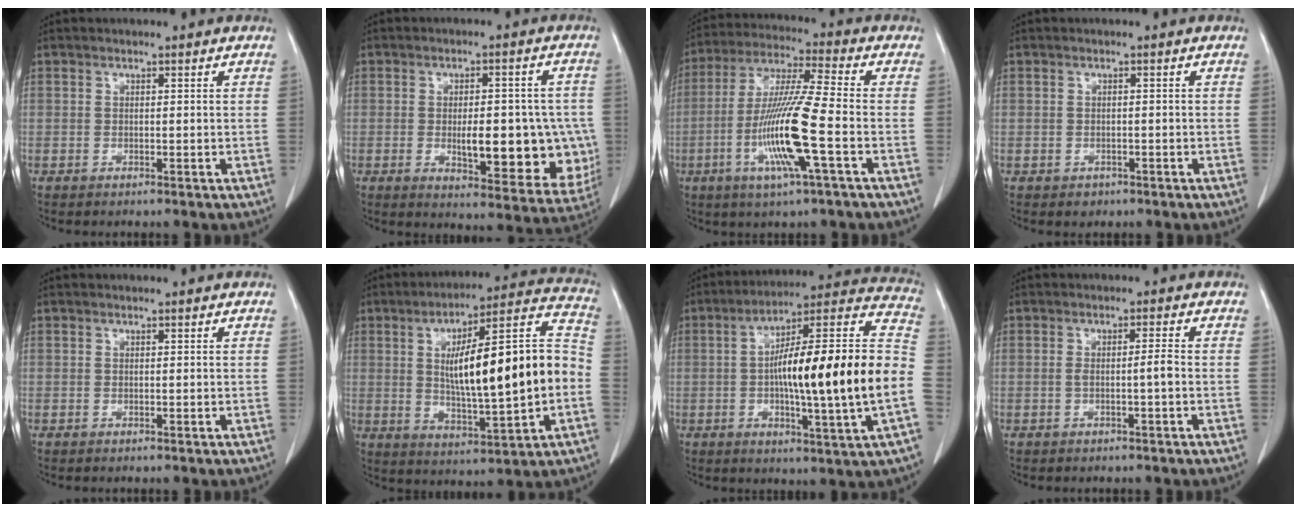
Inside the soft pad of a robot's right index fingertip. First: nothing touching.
{"total": 14.9, "force": [-2.1, 5.9, 13.5], "torque": [-0.145, 0.009, -0.004]}
{"total": 13.7, "force": [-4.0, -0.2, 13.1], "torque": [-0.265, -0.010, -0.081]}
{"total": 1.5, "force": [-0.8, 1.2, 0.3], "torque": [-0.003, 0.003, -0.006]}
{"total": 0.0}
{"total": 21.1, "force": [-0.6, 3.3, 20.9], "torque": [-0.322, 0.027, -0.004]}
{"total": 24.8, "force": [-3.2, 0.9, 24.5], "torque": [-0.332, 0.016, -0.058]}
{"total": 2.1, "force": [-0.5, -0.2, 2.1], "torque": [-0.036, 0.001, -0.007]}